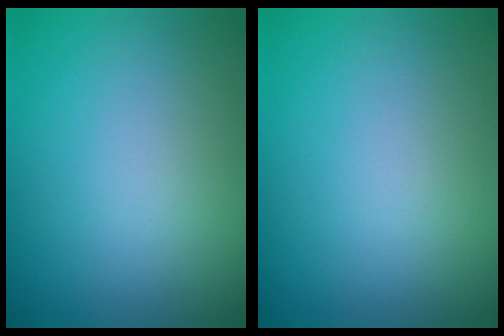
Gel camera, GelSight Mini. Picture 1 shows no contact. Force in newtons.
{"total": 0.0}